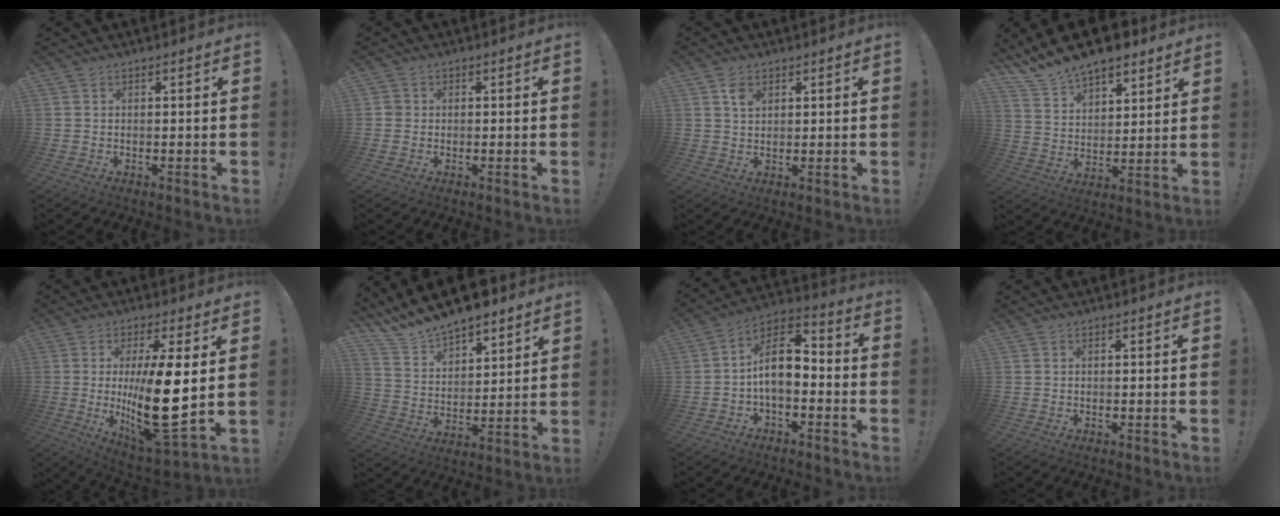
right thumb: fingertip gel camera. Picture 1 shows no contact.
{"total": 1.5, "force": [0.0, 1.4, 0.5], "torque": [-0.007, 0.005, 0.000]}
{"total": 3.6, "force": [1.8, 2.4, 1.9], "torque": [-0.020, -0.005, 0.031]}
{"total": 11.7, "force": [10.3, 4.3, 3.4], "torque": [-0.087, -0.079, 0.192]}
{"total": 19.7, "force": [1.2, 6.0, 18.7], "torque": [-0.315, -0.034, 0.021]}
{"total": 11.3, "force": [10.6, 3.1, 2.4], "torque": [-0.080, -0.089, 0.194]}
{"total": 11.1, "force": [-1.1, 6.5, 9.0], "torque": [-0.160, 0.011, -0.017]}
{"total": 0.0}